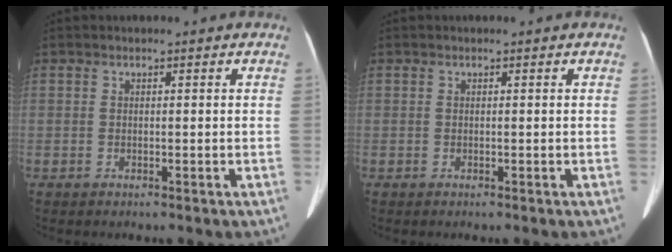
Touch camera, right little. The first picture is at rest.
{"total": 0.0}